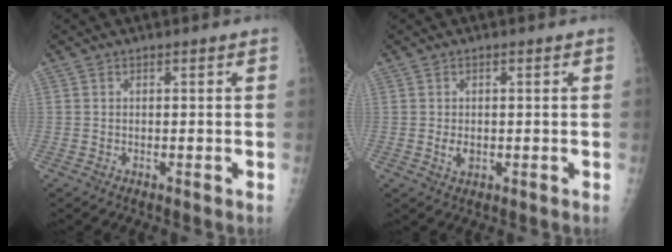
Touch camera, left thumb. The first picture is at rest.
{"total": 2.3, "force": [-0.2, 1.5, 1.7], "torque": [-0.025, -0.003, 0.000]}